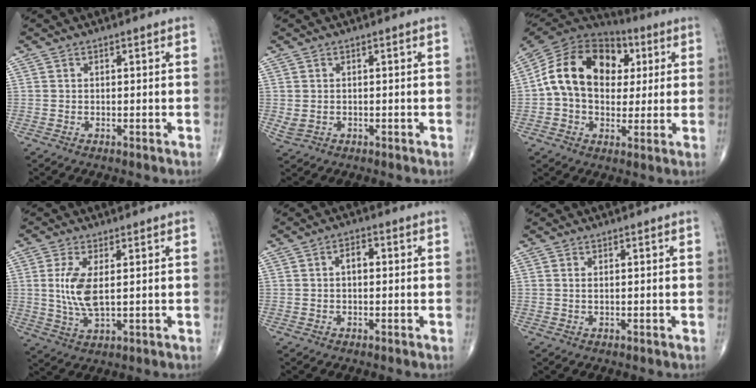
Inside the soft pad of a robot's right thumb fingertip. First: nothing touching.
{"total": 1.9, "force": [-0.2, 1.6, 1.1], "torque": [-0.026, 0.000, 0.004]}
{"total": 19.7, "force": [3.0, 14.2, 13.2], "torque": [-0.216, 0.027, 0.045]}
{"total": 7.5, "force": [1.0, 2.9, 6.8], "torque": [-0.154, -0.012, 0.026]}
{"total": 2.9, "force": [0.3, 1.7, 2.3], "torque": [-0.035, 0.011, 0.002]}
{"total": 0.6, "force": [0.2, 0.2, 0.5], "torque": [-0.016, 0.002, 0.006]}